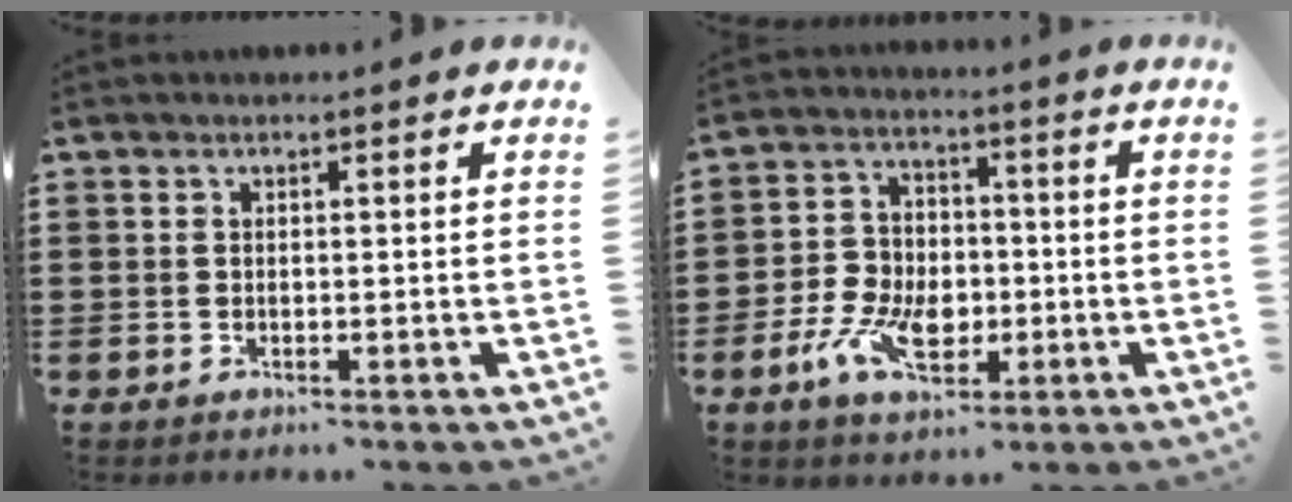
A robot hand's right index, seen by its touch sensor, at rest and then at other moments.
{"total": 8.4, "force": [-2.6, 5.6, 5.7], "torque": [-0.135, 0.008, -0.053]}